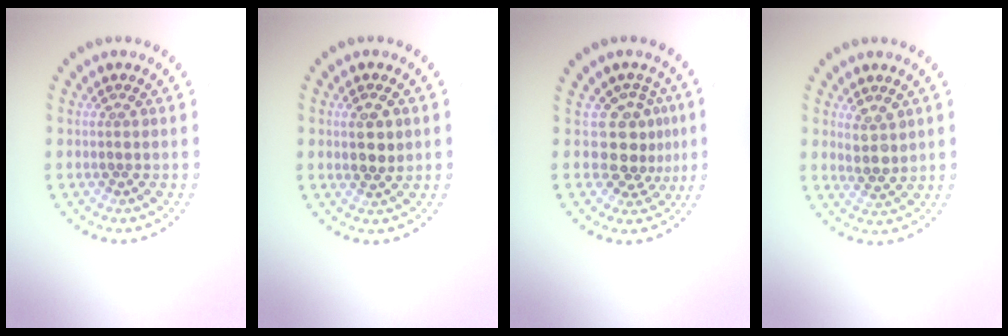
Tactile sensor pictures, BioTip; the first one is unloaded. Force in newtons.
{"total": 2.4, "press": 2.4, "slide": 0.4}
{"total": 3.5, "press": 2.6, "slide": 2.3}
{"total": 2.2, "press": 2.1, "slide": 0.7}